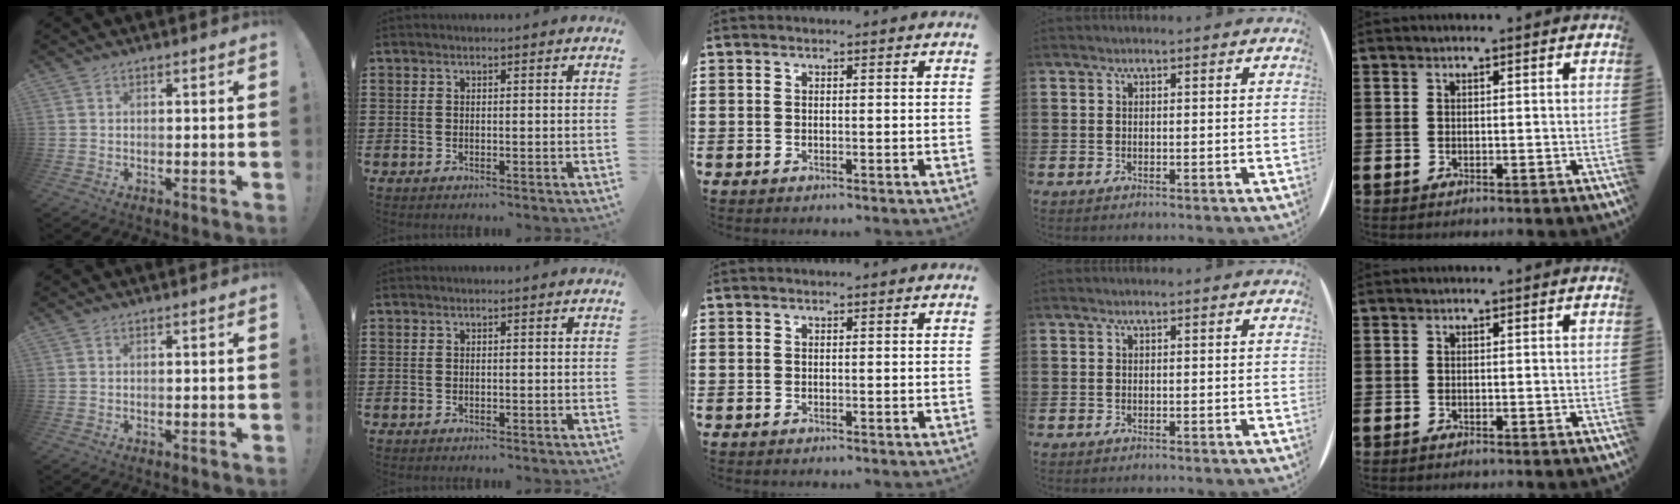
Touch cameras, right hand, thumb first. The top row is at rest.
{}